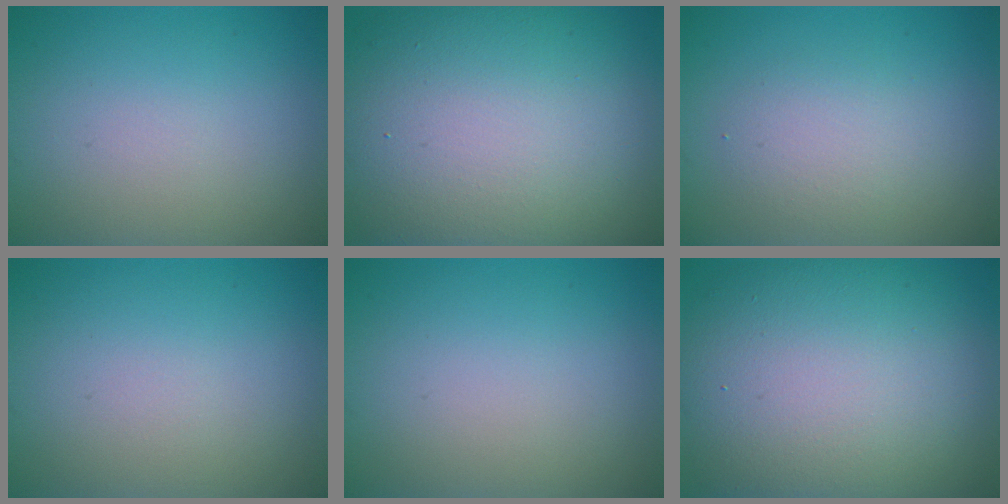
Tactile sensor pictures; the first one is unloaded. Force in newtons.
{"total": 15.9, "press": 15.9, "slide": 1.0}
{"total": 2.4, "press": 2.4, "slide": 0.3}
{"total": 0.0}
{"total": 0.0}
{"total": 14.3, "press": 14.3, "slide": 0.9}